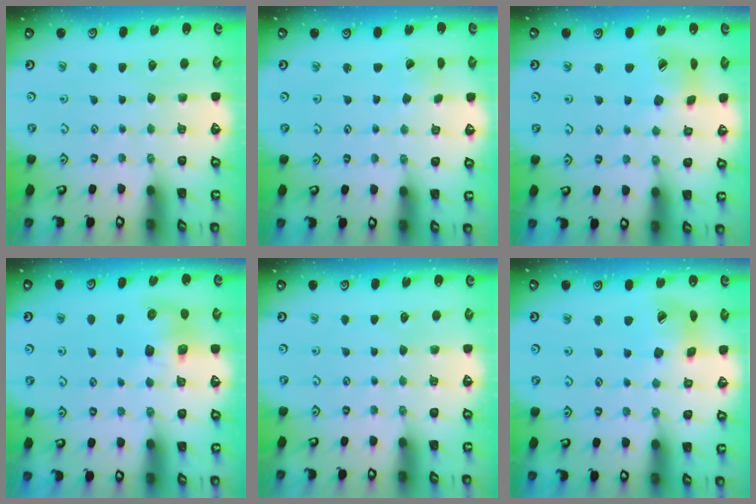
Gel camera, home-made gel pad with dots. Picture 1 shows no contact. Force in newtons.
{"total": 0.7, "press": 0.7, "slide": 0.1}
{"total": 10.1, "press": 10.0, "slide": 1.2}
{"total": 7.7, "press": 7.7, "slide": 1.0}
{"total": 0.0}
{"total": 12.6, "press": 12.5, "slide": 1.6}